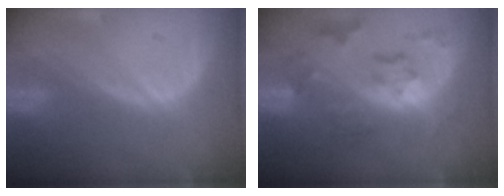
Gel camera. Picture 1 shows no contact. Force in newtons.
{"total": 8.0, "press": 7.0, "slide": 3.9}